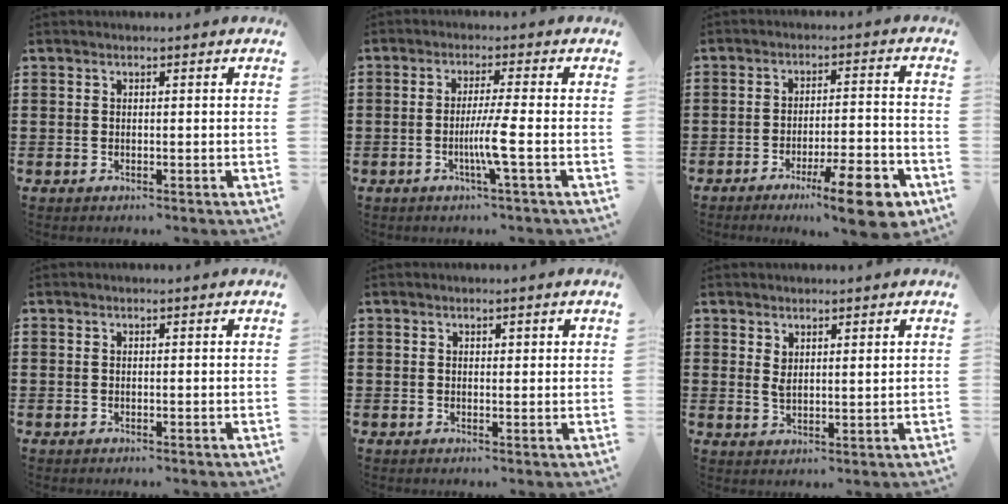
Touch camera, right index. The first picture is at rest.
{"total": 5.0, "force": [-1.4, -0.9, 4.7], "torque": [-0.089, -0.017, -0.030]}
{"total": 10.2, "force": [-6.4, 1.5, 7.7], "torque": [-0.113, 0.010, -0.110]}
{"total": 0.0}
{"total": 0.6, "force": [0.4, 0.3, 0.3], "torque": [-0.006, 0.002, 0.007]}
{"total": 2.4, "force": [1.6, 1.0, 1.5], "torque": [-0.034, 0.002, 0.030]}